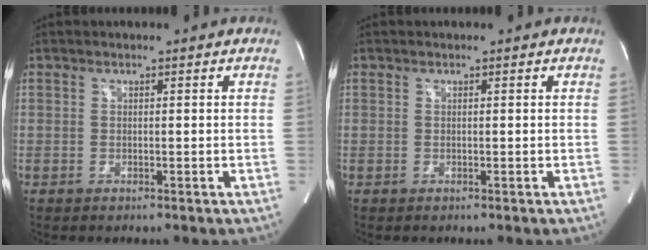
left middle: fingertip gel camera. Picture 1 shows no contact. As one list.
[{"total": 0.0}]